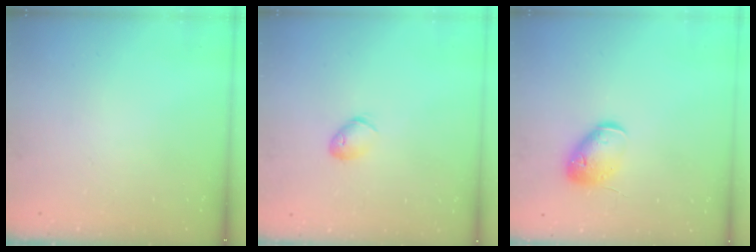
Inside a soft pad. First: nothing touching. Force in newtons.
{"total": 6.4, "press": 6.3, "slide": 1.2}
{"total": 11.3, "press": 11.1, "slide": 1.6}